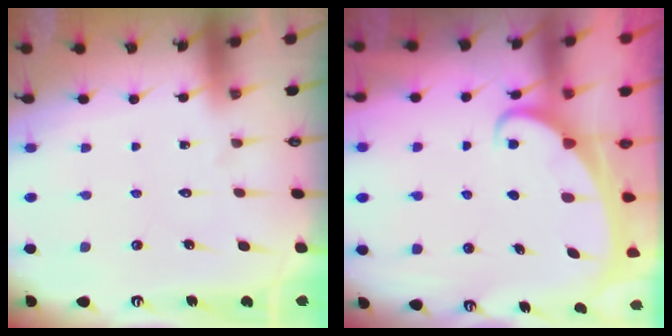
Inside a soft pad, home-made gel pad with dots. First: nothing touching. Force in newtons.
{"total": 2.2, "press": 2.2, "slide": 0.3}